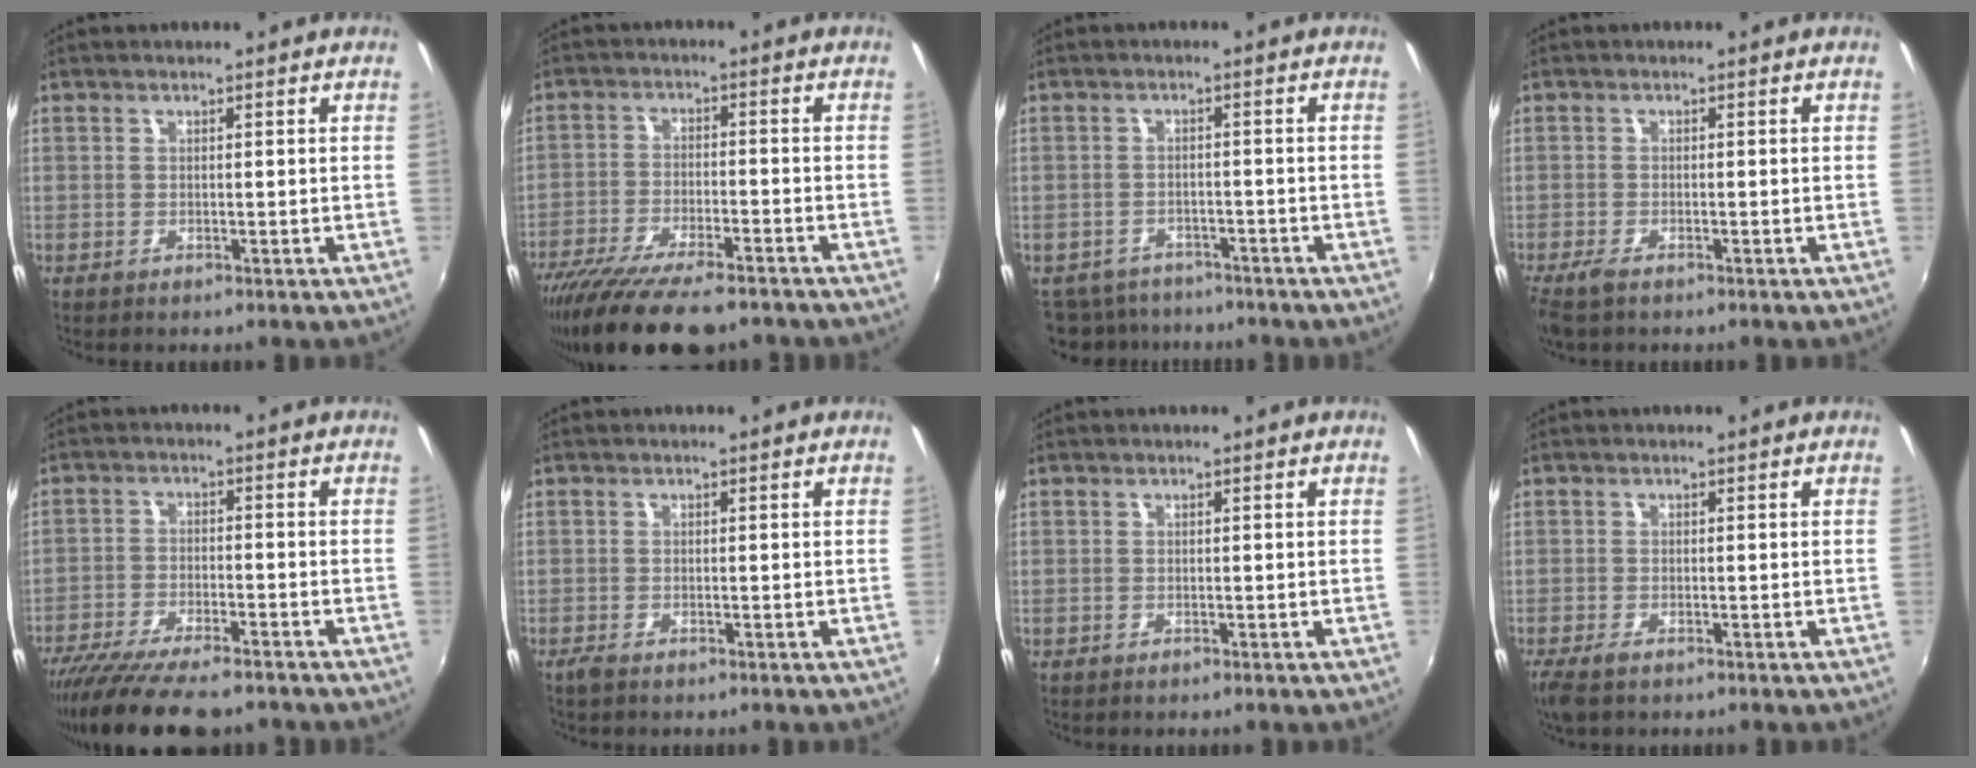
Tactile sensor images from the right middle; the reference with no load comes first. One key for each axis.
{"total": 17.2, "fx": -13.8, "fy": 4.2, "fz": 9.3, "tx": -0.188, "ty": -0.047, "tz": -0.227}
{"total": 8.9, "fx": -7.5, "fy": 4.2, "fz": 2.2, "tx": -0.065, "ty": -0.012, "tz": -0.112}
{"total": 3.4, "fx": -2.5, "fy": 1.0, "fz": 2.1, "tx": -0.052, "ty": -0.013, "tz": -0.049}
{"total": 15.6, "fx": -13.0, "fy": 3.5, "fz": 8.0, "tx": -0.164, "ty": -0.043, "tz": -0.212}
{"total": 1.3, "fx": -1.1, "fy": 0.3, "fz": 0.6, "tx": -0.014, "ty": -0.005, "tz": -0.022}
{"total": 0.0}
{"total": 4.0, "fx": -2.9, "fy": 1.3, "fz": 2.5, "tx": -0.059, "ty": -0.018, "tz": -0.053}